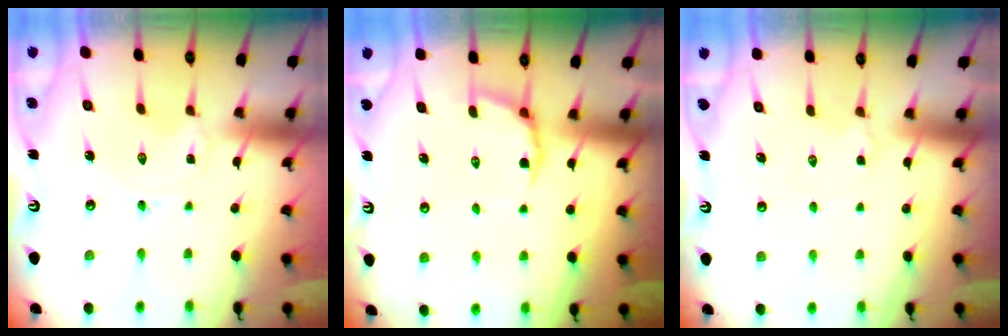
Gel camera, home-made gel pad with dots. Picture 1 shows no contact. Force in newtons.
{"total": 4.7, "press": 4.0, "slide": 2.5}
{"total": 3.7, "press": 3.6, "slide": 0.6}